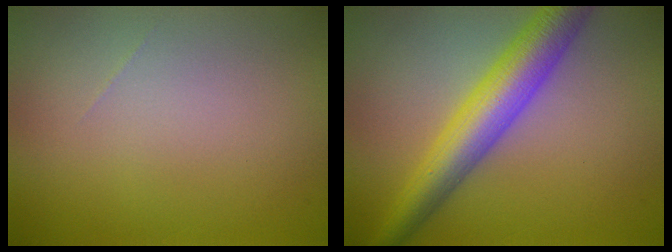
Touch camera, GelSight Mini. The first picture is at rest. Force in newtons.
{"total": 6.6, "press": 6.6, "slide": 0.1}